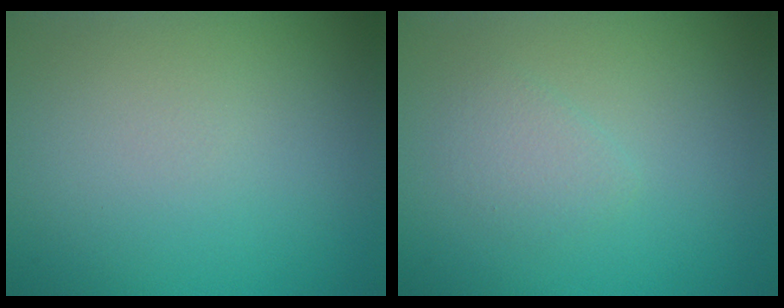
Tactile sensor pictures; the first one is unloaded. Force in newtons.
{"total": 1.5, "press": 1.5, "slide": 0.1}